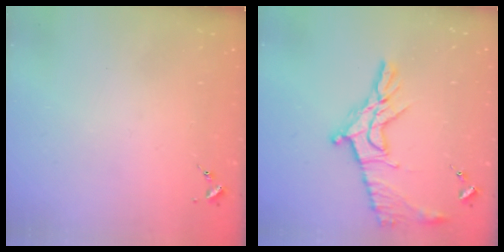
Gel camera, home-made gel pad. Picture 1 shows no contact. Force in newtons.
{"total": 13.9, "press": 13.8, "slide": 0.9}